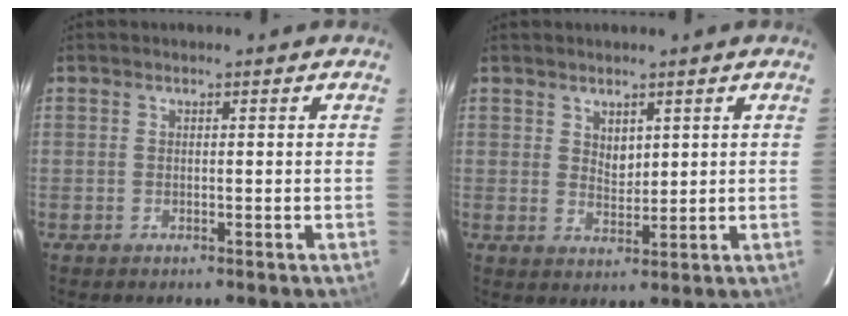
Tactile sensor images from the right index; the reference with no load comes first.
{"total": 3.1, "force": [1.7, 1.9, 1.6], "torque": [-0.022, -0.001, 0.033]}